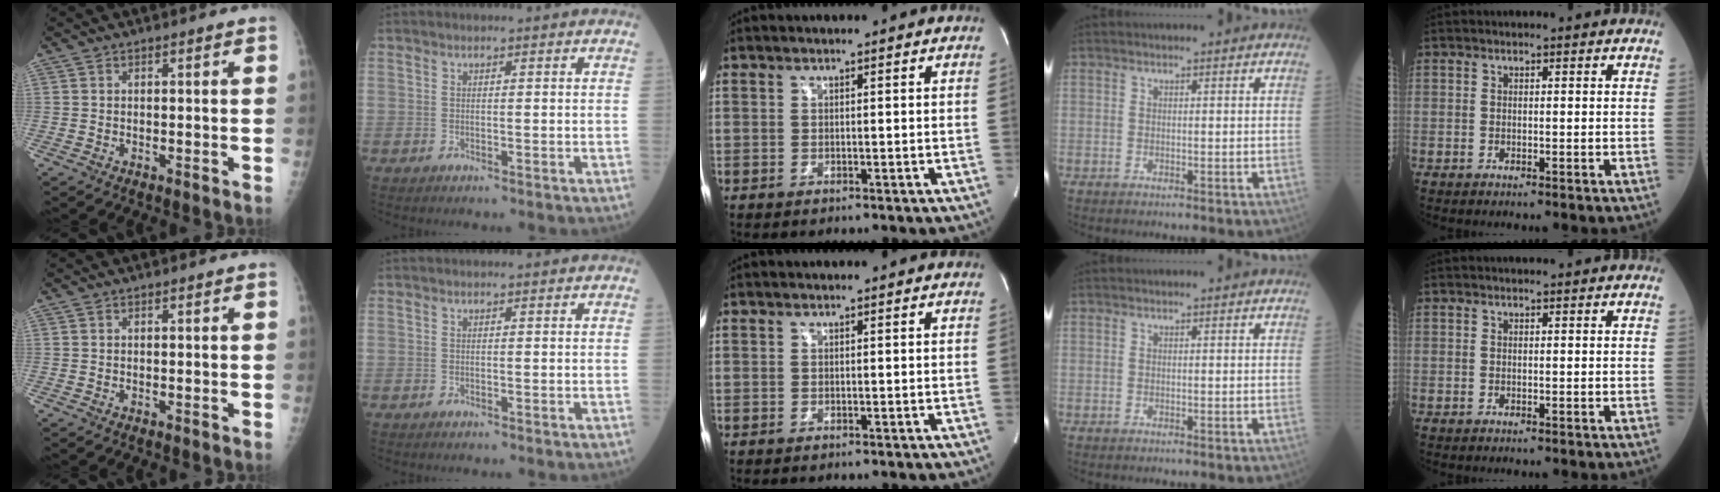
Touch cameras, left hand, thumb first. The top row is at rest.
{}